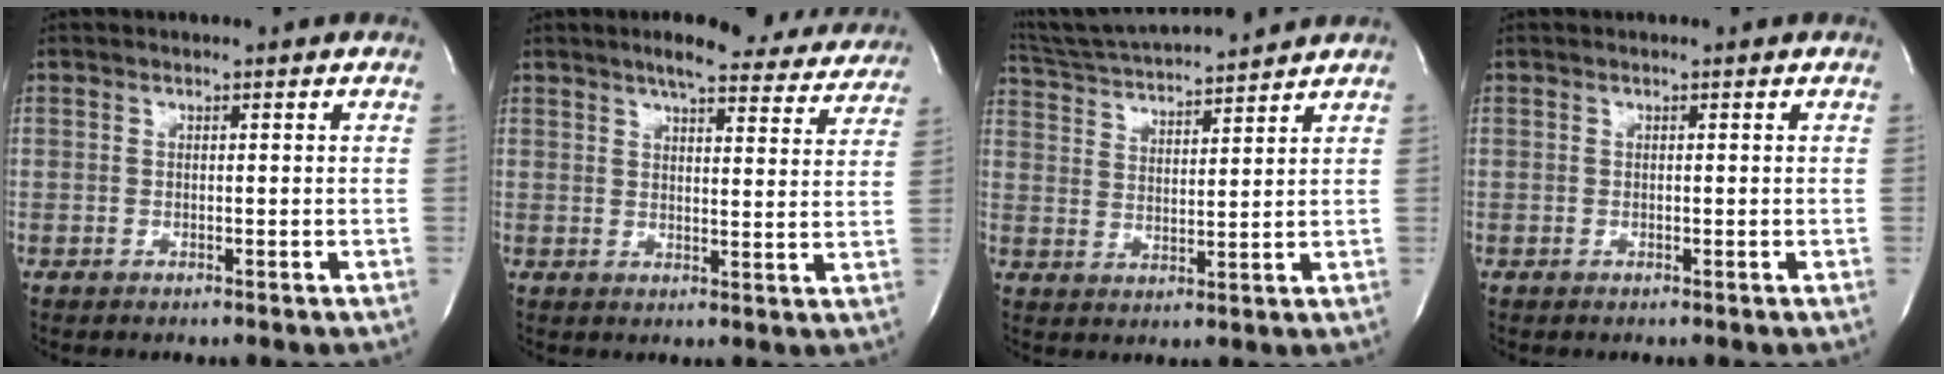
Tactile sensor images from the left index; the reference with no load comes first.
{"total": 16.3, "force": [14.5, 3.6, 6.6], "torque": [-0.074, -0.005, 0.166]}
{"total": 13.2, "force": [12.3, 0.0, 4.8], "torque": [-0.097, 0.013, 0.203]}
{"total": 0.0}